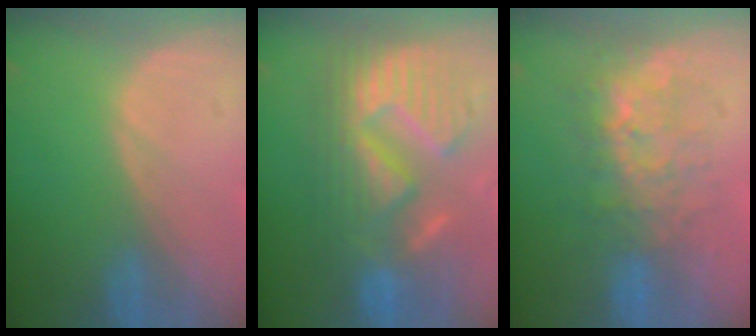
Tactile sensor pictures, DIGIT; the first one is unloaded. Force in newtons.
{"total": 12.7, "press": 12.7, "slide": 1.3}
{"total": 8.0, "press": 7.6, "slide": 2.5}